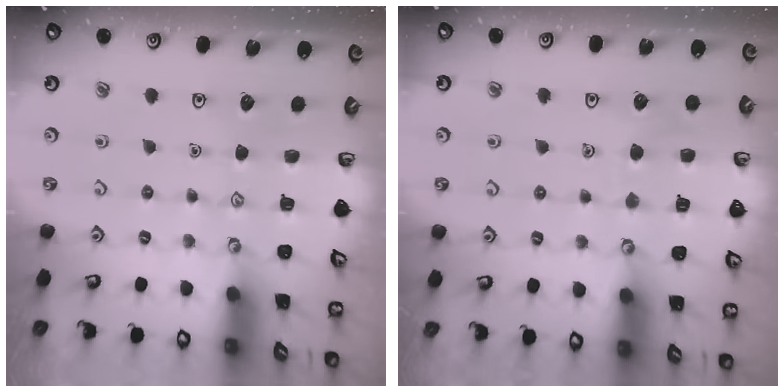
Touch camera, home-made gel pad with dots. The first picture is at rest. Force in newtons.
{"total": 3.3, "press": 3.3, "slide": 0.3}